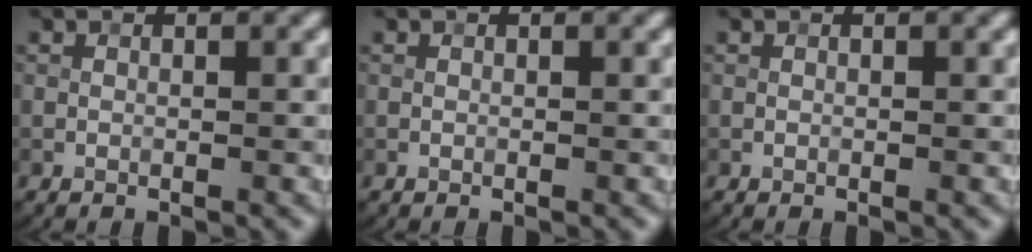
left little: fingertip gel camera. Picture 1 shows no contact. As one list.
[{"total": 0.0}, {"total": 0.0}]